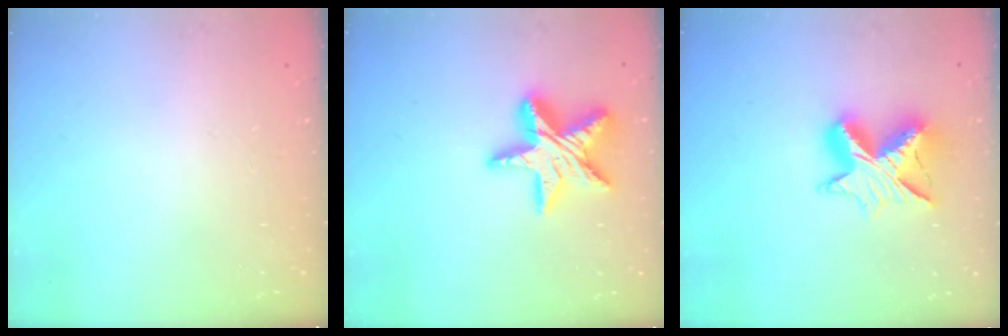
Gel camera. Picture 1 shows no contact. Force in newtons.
{"total": 16.1, "press": 16.1, "slide": 1.2}
{"total": 12.0, "press": 12.0, "slide": 0.8}